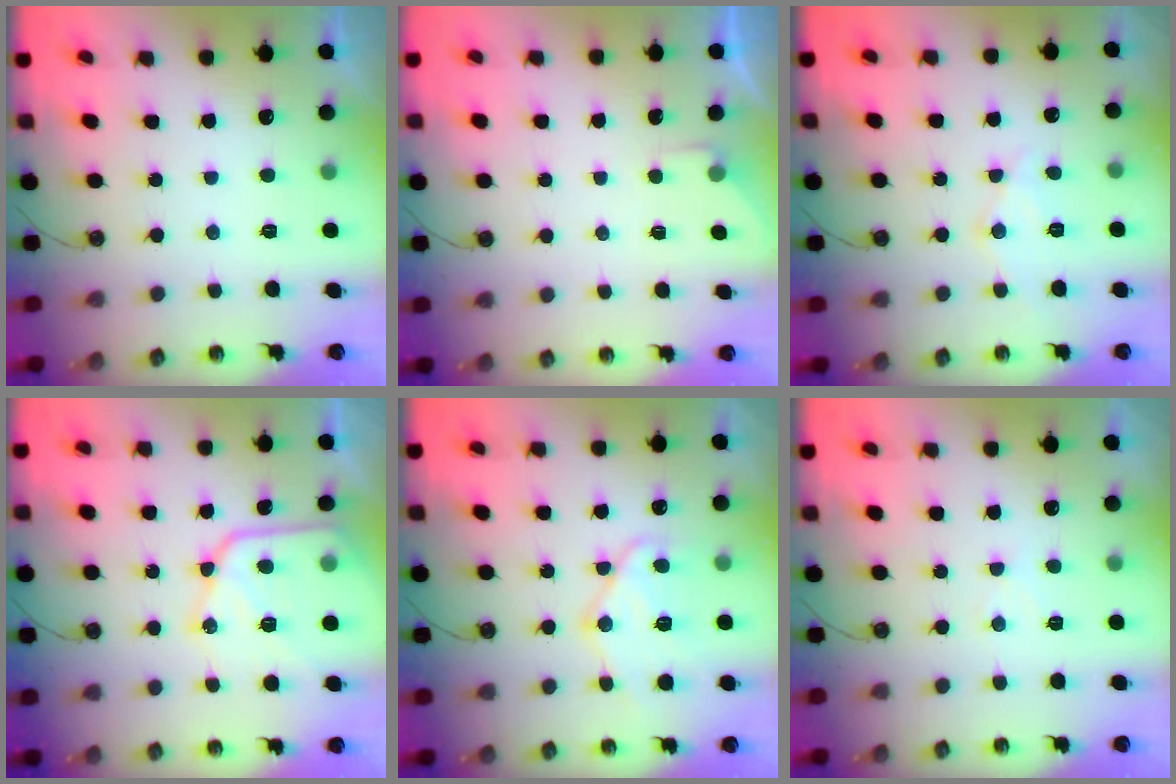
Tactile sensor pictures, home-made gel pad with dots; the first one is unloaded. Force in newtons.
{"total": 2.9, "press": 2.8, "slide": 0.4}
{"total": 9.7, "press": 9.6, "slide": 0.9}
{"total": 16.4, "press": 16.3, "slide": 1.9}
{"total": 13.9, "press": 13.8, "slide": 1.4}
{"total": 3.9, "press": 3.8, "slide": 0.7}